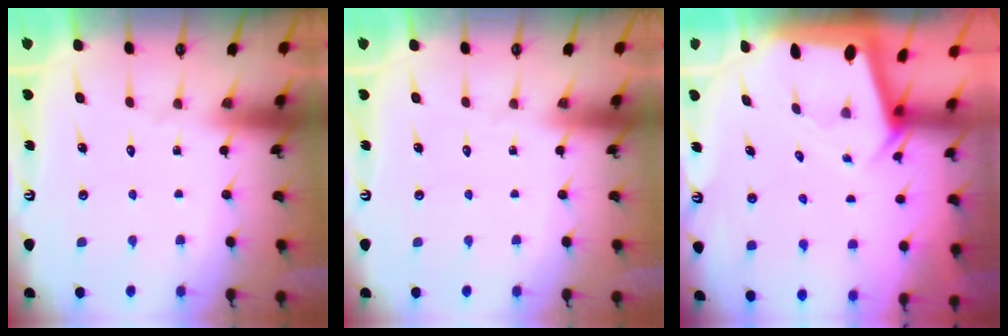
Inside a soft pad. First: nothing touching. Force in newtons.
{"total": 0.0}
{"total": 2.5, "press": 2.5, "slide": 0.2}